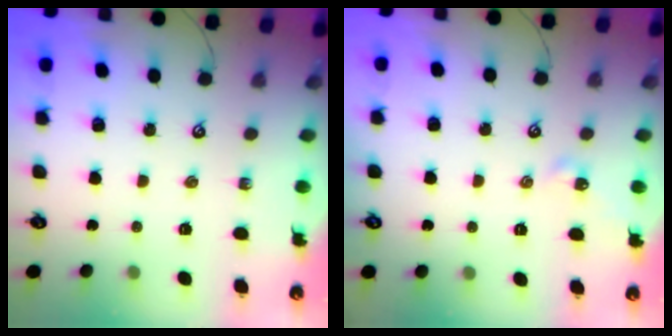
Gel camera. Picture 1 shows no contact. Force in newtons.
{"total": 5.2, "press": 5.1, "slide": 0.7}